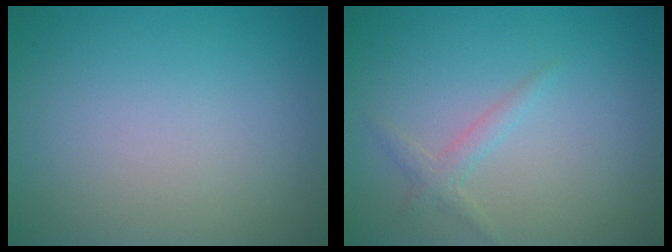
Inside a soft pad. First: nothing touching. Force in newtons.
{"total": 1.4, "press": 1.4, "slide": 0.1}